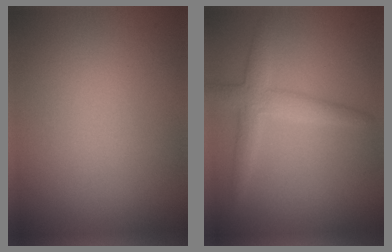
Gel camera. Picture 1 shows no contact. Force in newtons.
{"total": 3.1, "press": 3.1, "slide": 0.1}